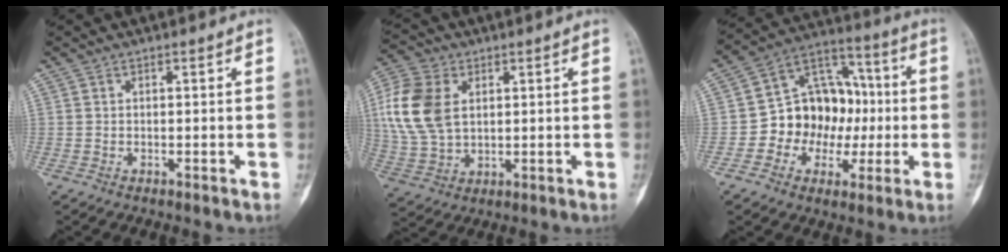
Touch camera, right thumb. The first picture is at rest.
{"total": 13.2, "force": [2.8, 8.9, 9.4], "torque": [-0.203, 0.000, 0.057]}
{"total": 15.4, "force": [-1.3, 12.4, 9.2], "torque": [-0.088, 0.040, -0.022]}